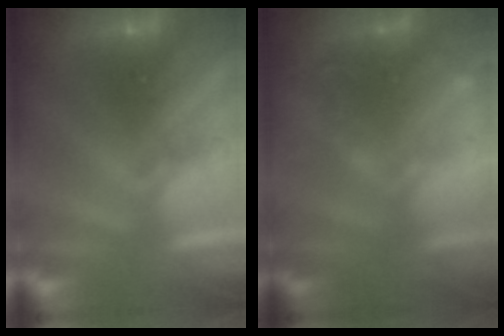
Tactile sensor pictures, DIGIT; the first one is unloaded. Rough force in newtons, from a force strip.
{"total": 2.2}